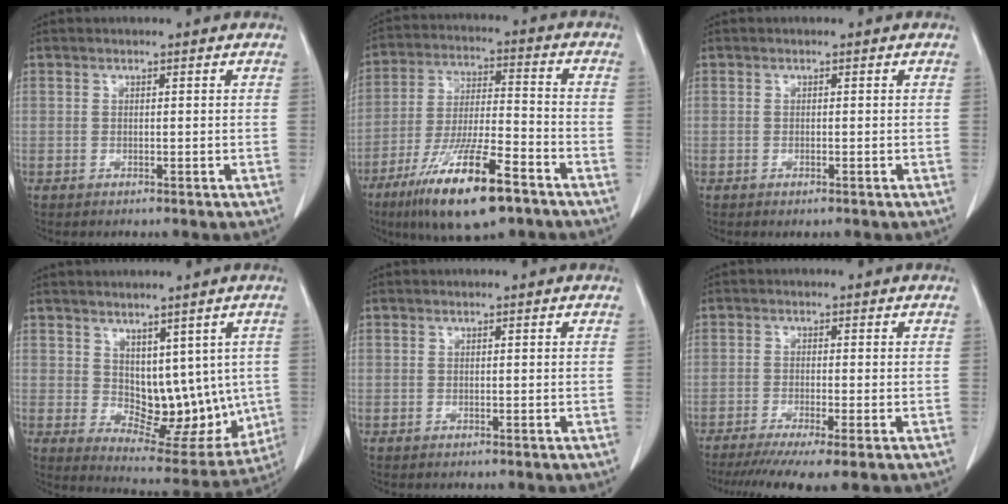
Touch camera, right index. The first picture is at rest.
{"total": 16.4, "force": [-10.1, 2.7, 12.7], "torque": [-0.245, -0.032, -0.178]}
{"total": 0.5, "force": [-0.4, 0.1, 0.4], "torque": [-0.009, -0.002, -0.003]}
{"total": 11.9, "force": [1.2, 7.1, 9.4], "torque": [-0.105, -0.003, 0.043]}
{"total": 0.0}
{"total": 9.2, "force": [-6.6, 0.4, 6.3], "torque": [-0.094, -0.020, -0.105]}